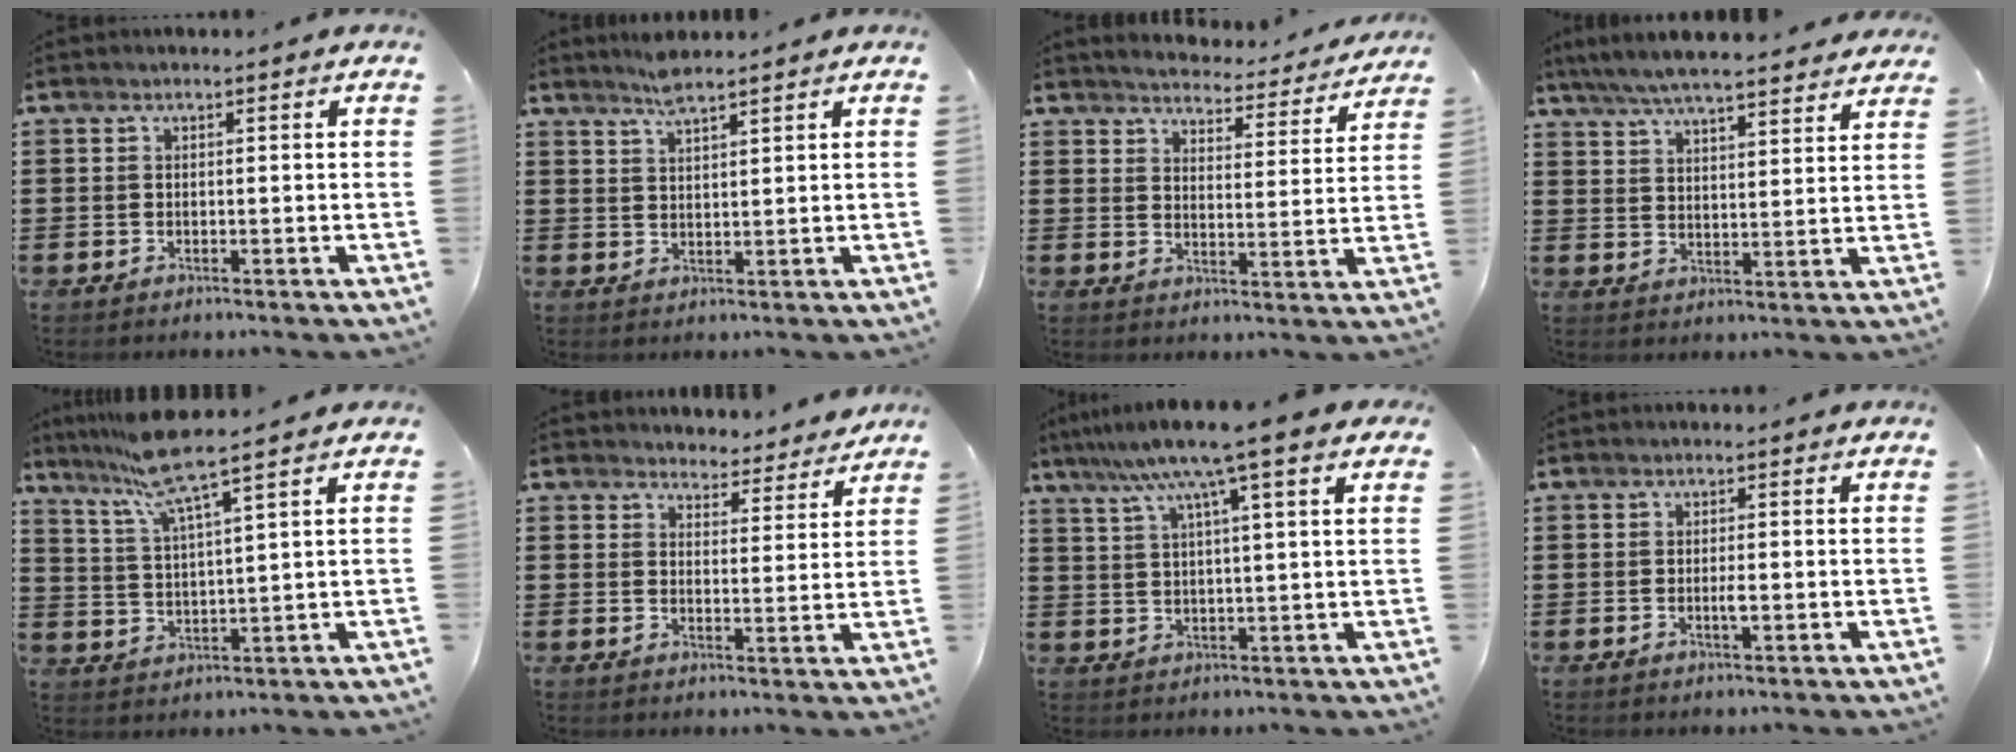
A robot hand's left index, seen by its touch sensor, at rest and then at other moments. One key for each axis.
{"total": 3.3, "fx": 2.8, "fy": 0.3, "fz": 1.6, "tx": -0.037, "ty": -0.002, "tz": 0.052}
{"total": 3.8, "fx": 3.8, "fy": -0.2, "fz": 0.2, "tx": -0.026, "ty": -0.031, "tz": 0.062}
{"total": 6.4, "fx": 6.0, "fy": 0.4, "fz": 2.2, "tx": -0.066, "ty": -0.026, "tz": 0.107}
{"total": 7.9, "fx": 6.1, "fy": -0.5, "fz": 5.0, "tx": -0.116, "ty": -0.021, "tz": 0.107}
{"total": 4.2, "fx": 4.1, "fy": 0.7, "fz": 0.2, "tx": -0.015, "ty": -0.022, "tz": 0.073}
{"total": 9.1, "fx": 5.9, "fy": 0.2, "fz": 7.0, "tx": -0.152, "ty": -0.014, "tz": 0.099}
{"total": 1.5, "fx": -0.2, "fy": 0.3, "fz": 1.5, "tx": -0.029, "ty": 0.001, "tz": -0.003}